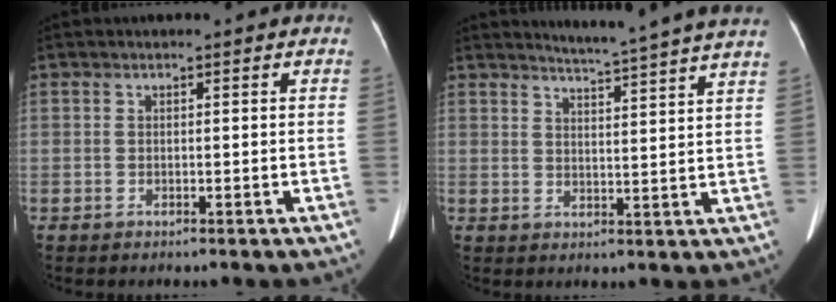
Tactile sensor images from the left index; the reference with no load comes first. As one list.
[{"total": 13.0, "force": [12.1, -2.0, 4.3], "torque": [-0.073, -0.043, 0.144]}]